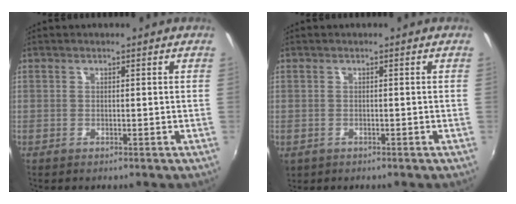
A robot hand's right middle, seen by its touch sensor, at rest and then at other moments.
{"total": 1.7, "force": [-0.5, 1.4, 0.7], "torque": [-0.015, -0.005, -0.006]}